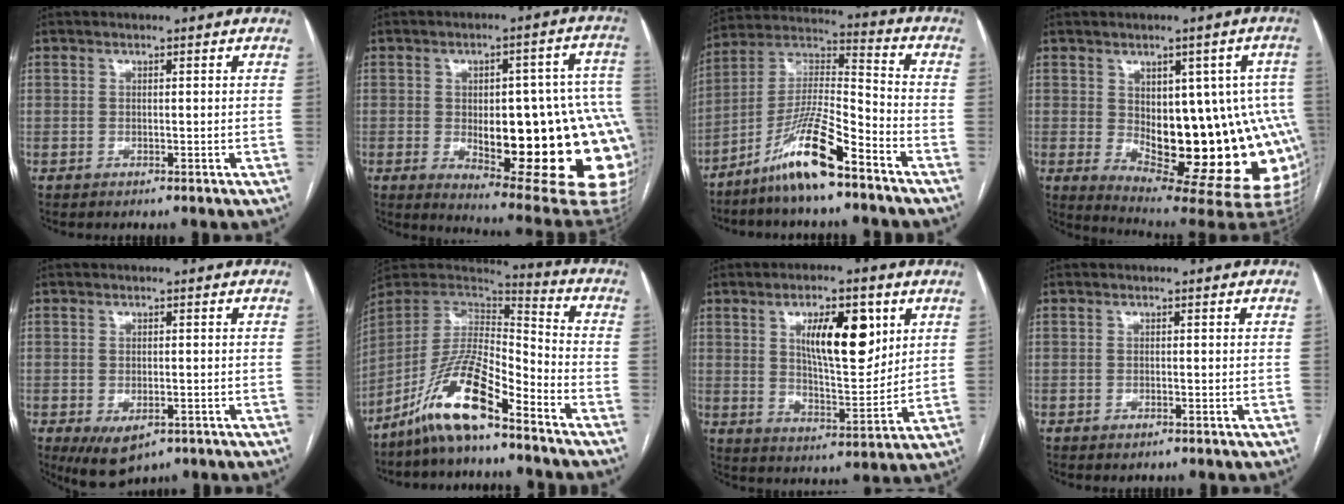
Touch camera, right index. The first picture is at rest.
{"total": 26.0, "force": [-4.0, 8.1, 24.4], "torque": [-0.225, 0.020, -0.026]}
{"total": 13.1, "force": [-8.8, 1.0, 9.6], "torque": [-0.193, -0.003, -0.169]}
{"total": 20.7, "force": [-2.1, 8.6, 18.7], "torque": [-0.174, 0.020, -0.001]}
{"total": 6.1, "force": [-3.0, 3.2, 4.1], "torque": [-0.068, -0.012, -0.039]}
{"total": 13.9, "force": [-9.6, 2.5, 9.7], "torque": [-0.188, 0.009, -0.180]}
{"total": 12.3, "force": [4.7, 4.1, 10.6], "torque": [-0.172, 0.002, 0.082]}
{"total": 0.7, "force": [-0.5, 0.3, 0.4], "torque": [-0.009, -0.002, -0.005]}